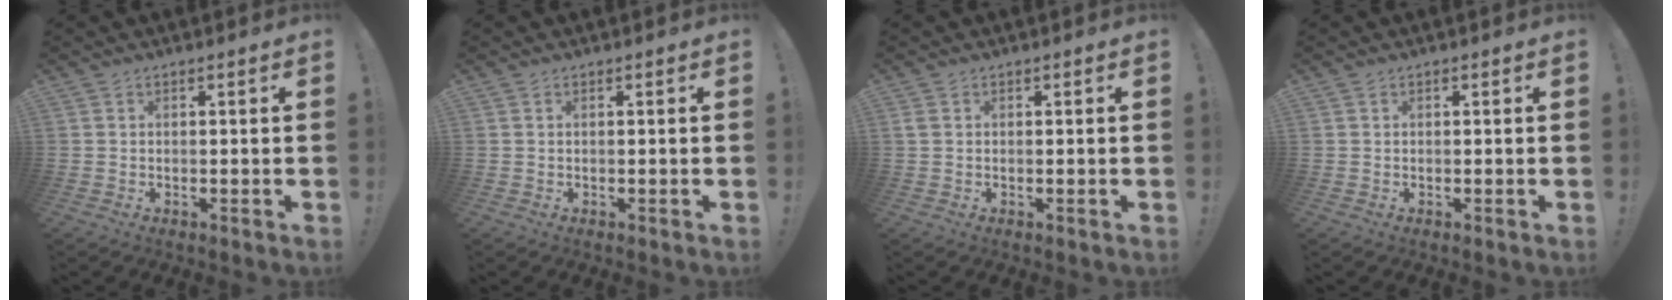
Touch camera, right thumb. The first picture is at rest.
{"total": 0.0}
{"total": 0.9, "force": [0.3, 0.6, 0.6], "torque": [-0.020, 0.006, 0.008]}
{"total": 0.0}